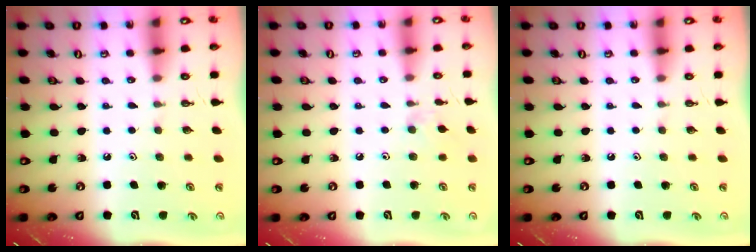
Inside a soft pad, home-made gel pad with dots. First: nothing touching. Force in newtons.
{"total": 5.5, "press": 5.4, "slide": 0.7}
{"total": 0.0}